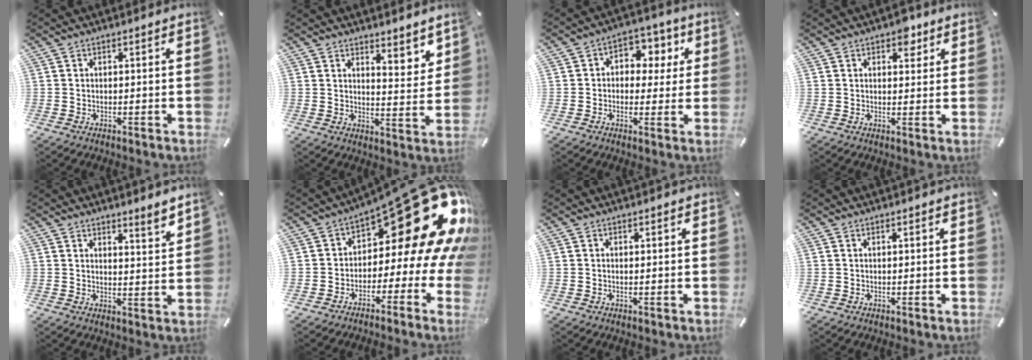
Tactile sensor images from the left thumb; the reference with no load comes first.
{"total": 5.4, "force": [4.7, 2.2, 1.4], "torque": [0.002, -0.053, 0.079]}
{"total": 7.1, "force": [0.5, 6.2, 3.4], "torque": [-0.037, 0.004, 0.002]}
{"total": 4.4, "force": [2.6, 2.8, 2.2], "torque": [-0.010, -0.007, 0.039]}
{"total": 4.6, "force": [4.5, 0.5, 1.0], "torque": [-0.007, -0.039, 0.077]}
{"total": 26.7, "force": [10.7, 11.5, 21.5], "torque": [-0.272, -0.096, 0.194]}
{"total": 0.5, "force": [0.4, 0.1, 0.4], "torque": [-0.007, -0.001, 0.007]}
{"total": 0.5, "force": [0.4, 0.0, 0.3], "torque": [-0.006, -0.002, 0.008]}